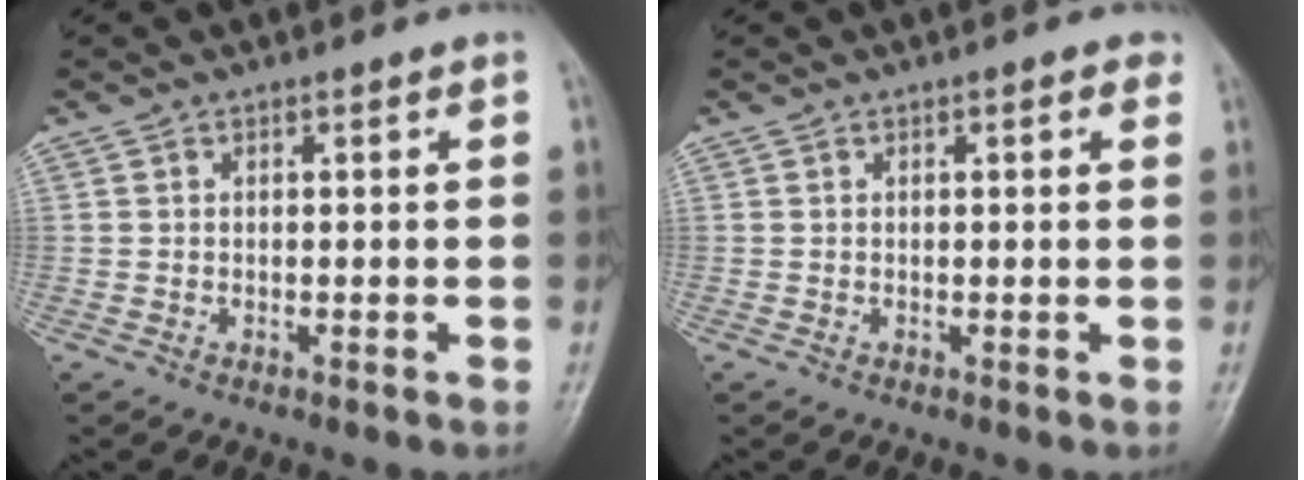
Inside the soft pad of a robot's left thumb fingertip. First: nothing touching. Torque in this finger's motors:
{"motor_torque": [-0.10, 0.00, 0.07, 0.13, 0.05]}